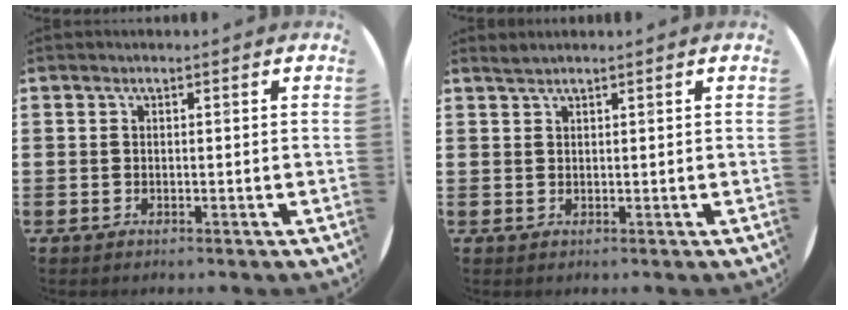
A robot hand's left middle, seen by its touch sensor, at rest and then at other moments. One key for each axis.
{"total": 0.8, "fx": 0.8, "fy": -0.2, "fz": 0.1, "tx": -0.001, "ty": -0.001, "tz": 0.016}